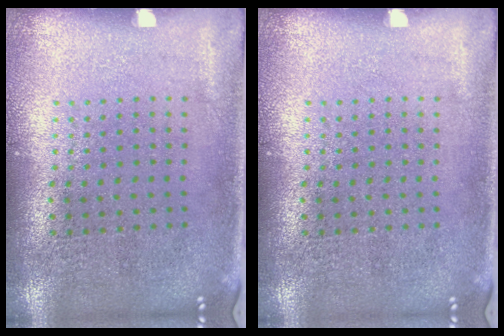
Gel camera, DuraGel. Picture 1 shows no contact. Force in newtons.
{"total": 0.0}